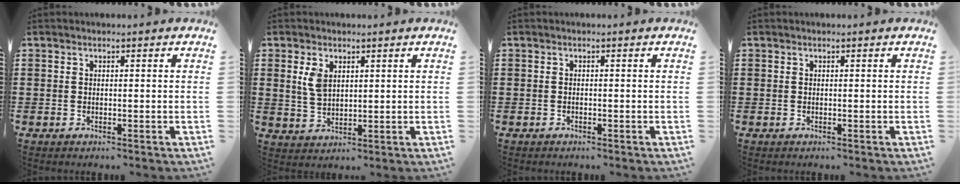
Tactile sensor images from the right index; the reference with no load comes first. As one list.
[{"total": 3.6, "force": [1.5, 2.1, 2.5], "torque": [-0.056, 0.007, 0.027]}, {"total": 0.0}, {"total": 0.0}]